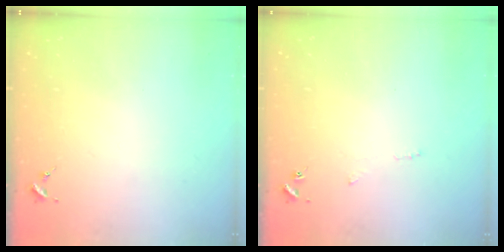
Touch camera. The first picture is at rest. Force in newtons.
{"total": 2.9, "press": 2.9, "slide": 0.5}